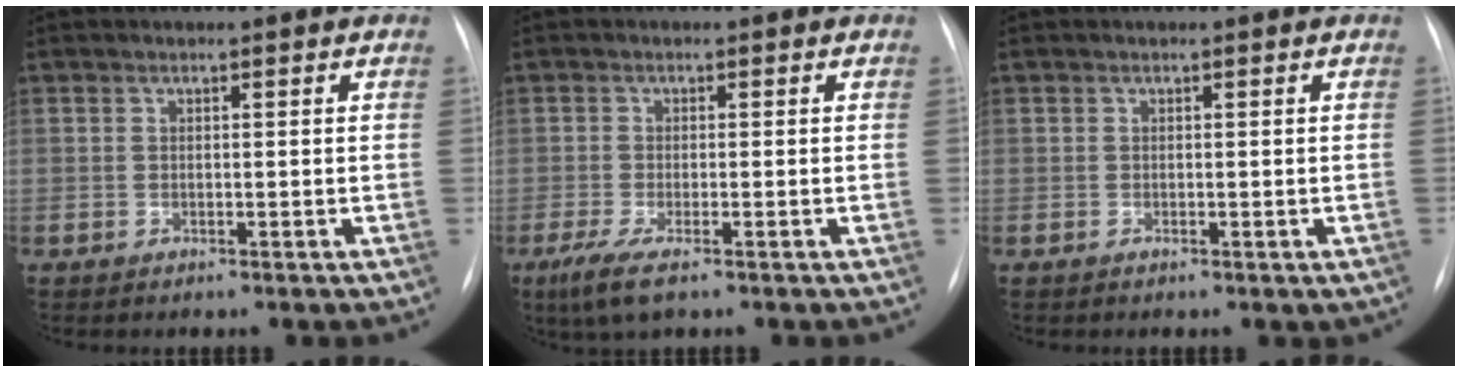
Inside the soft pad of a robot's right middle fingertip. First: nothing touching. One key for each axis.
{"total": 4.5, "fx": -2.7, "fy": 0.9, "fz": 3.5, "tx": -0.082, "ty": -0.016, "tz": -0.049}
{"total": 0.9, "fx": -0.5, "fy": 0.5, "fz": 0.6, "tx": -0.004, "ty": 0.001, "tz": -0.002}